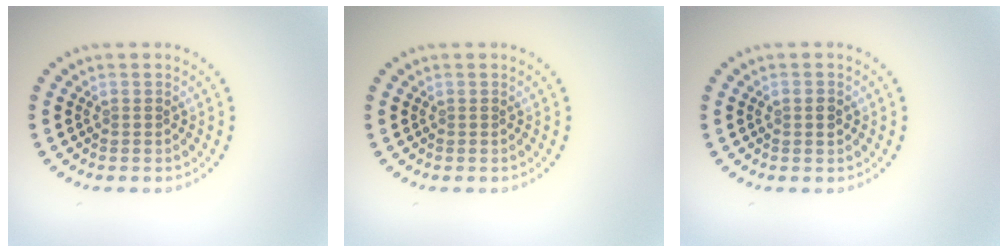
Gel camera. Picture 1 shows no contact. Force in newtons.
{"total": 0.0}
{"total": 1.4, "press": 1.4, "slide": 0.2}